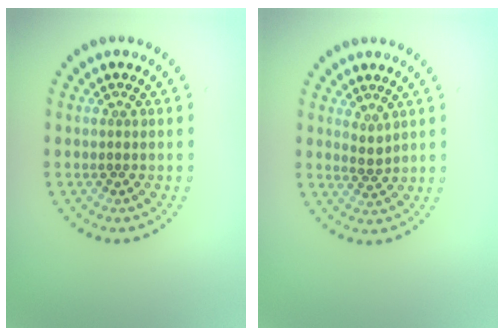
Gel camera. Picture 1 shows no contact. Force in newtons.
{"total": 1.2, "press": 0.9, "slide": 0.8}